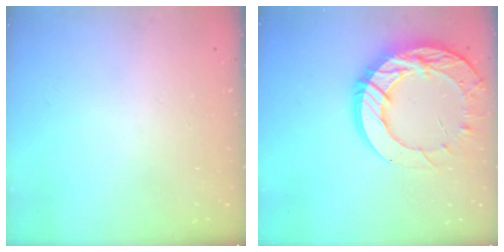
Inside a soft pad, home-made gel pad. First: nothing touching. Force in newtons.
{"total": 21.2, "press": 21.1, "slide": 2.1}